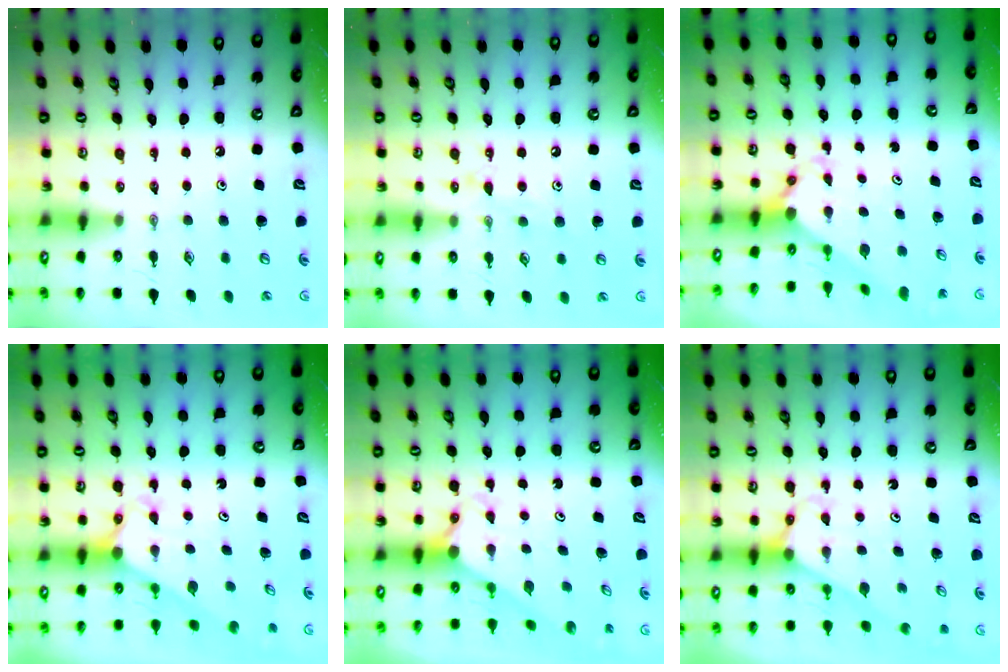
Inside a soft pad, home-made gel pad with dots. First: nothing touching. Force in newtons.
{"total": 8.2, "press": 8.1, "slide": 0.6}
{"total": 2.8, "press": 2.8, "slide": 0.3}
{"total": 2.7, "press": 2.7, "slide": 0.1}
{"total": 2.2, "press": 2.2, "slide": 0.1}
{"total": 3.0, "press": 3.0, "slide": 0.2}